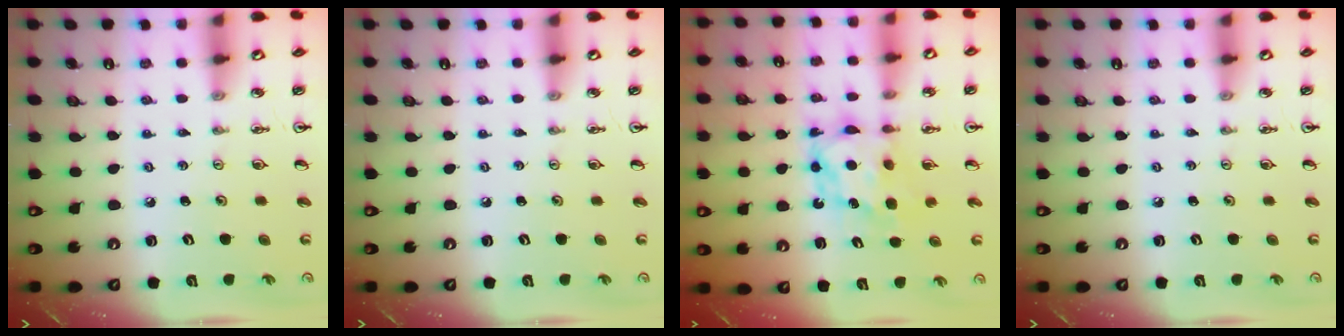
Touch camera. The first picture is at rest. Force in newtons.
{"total": 0.0}
{"total": 6.3, "press": 6.3, "slide": 0.5}
{"total": 0.0}